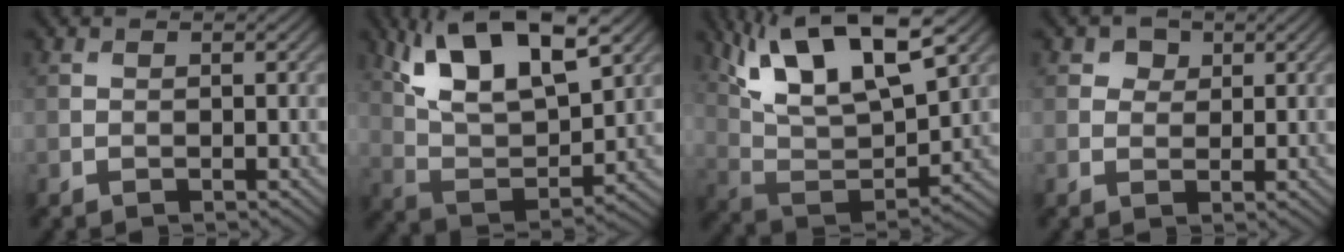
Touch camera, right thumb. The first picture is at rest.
{"total": 15.1, "force": [8.6, 5.9, 11.0], "torque": [-0.220, 0.007, 0.150]}
{"total": 16.9, "force": [9.7, 6.3, 12.3], "torque": [-0.255, 0.015, 0.162]}
{"total": 2.2, "force": [1.0, 1.8, 0.8], "torque": [-0.011, -0.001, 0.014]}